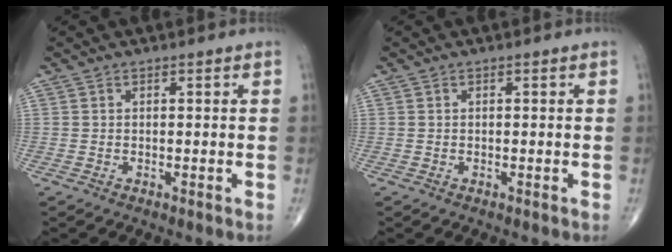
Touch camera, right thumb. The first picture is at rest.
{"total": 0.0}